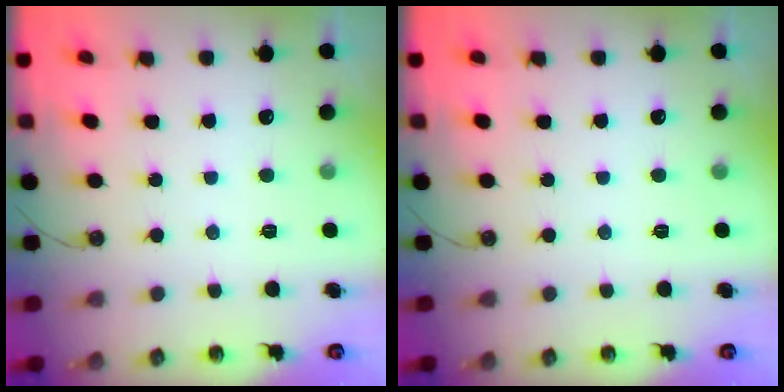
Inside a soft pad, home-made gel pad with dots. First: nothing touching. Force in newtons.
{"total": 0.0}